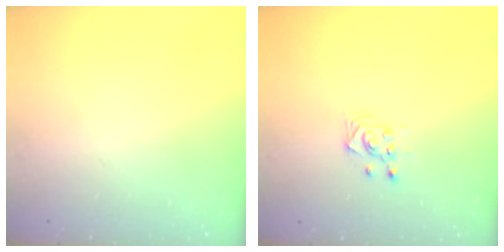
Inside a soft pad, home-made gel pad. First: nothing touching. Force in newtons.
{"total": 3.4, "press": 3.1, "slide": 1.2}